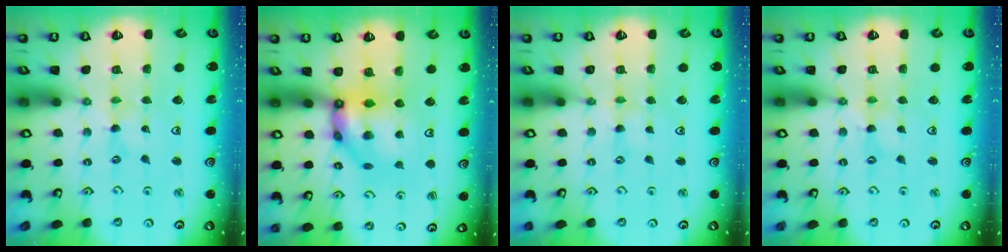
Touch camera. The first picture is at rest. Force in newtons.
{"total": 10.3, "press": 10.2, "slide": 1.2}
{"total": 0.5, "press": 0.5, "slide": 0.2}
{"total": 0.8, "press": 0.7, "slide": 0.2}